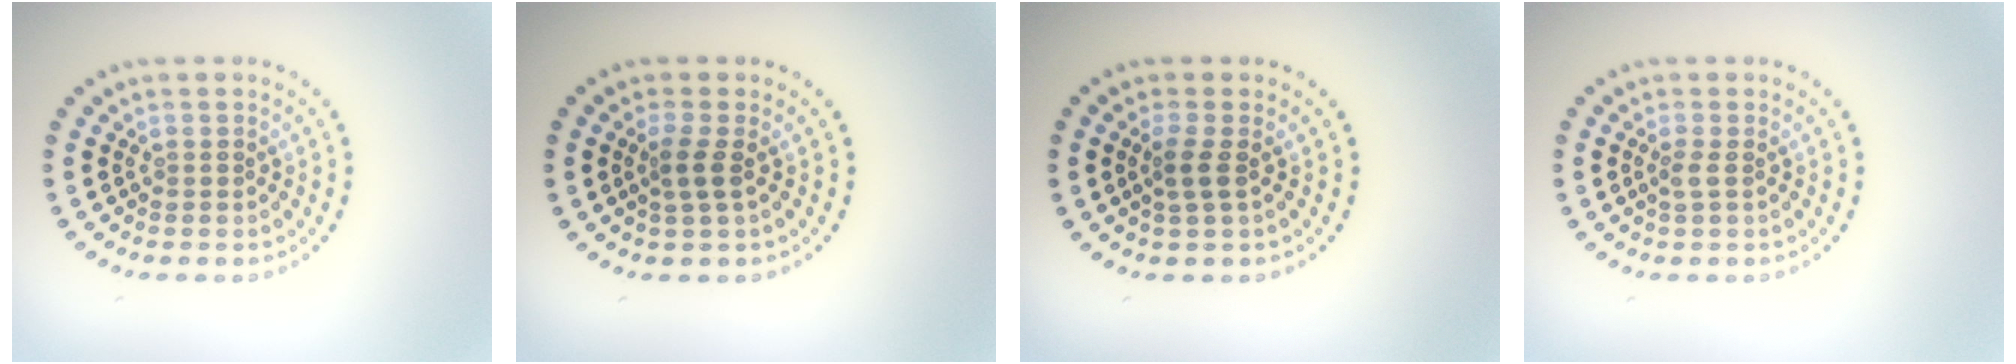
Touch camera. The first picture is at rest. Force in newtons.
{"total": 1.6, "press": 1.3, "slide": 1.0}
{"total": 1.6, "press": 1.3, "slide": 0.9}
{"total": 0.9, "press": 0.7, "slide": 0.6}